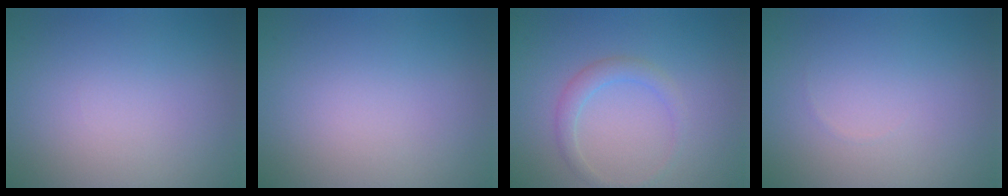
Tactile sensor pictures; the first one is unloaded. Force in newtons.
{"total": 0.0}
{"total": 1.7, "press": 1.7, "slide": 0.2}
{"total": 0.0}